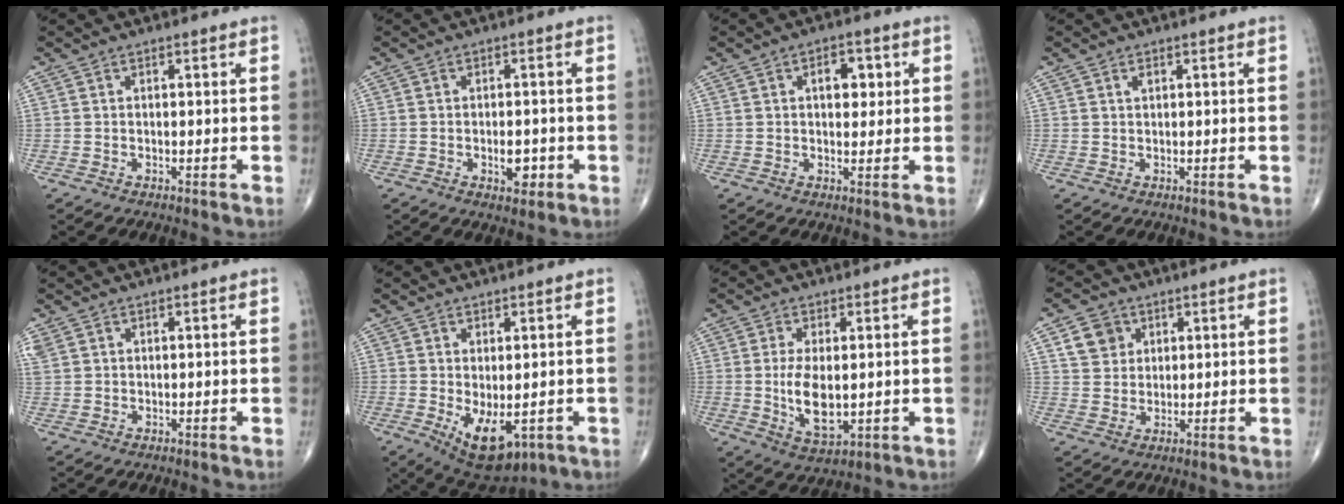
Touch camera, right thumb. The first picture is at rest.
{"total": 4.3, "force": [-1.3, 2.4, 3.4], "torque": [-0.037, 0.001, -0.014]}
{"total": 5.5, "force": [1.4, 3.4, 4.0], "torque": [-0.030, -0.001, 0.017]}
{"total": 1.0, "force": [0.4, 0.6, 0.6], "torque": [-0.008, 0.000, 0.007]}
{"total": 2.4, "force": [1.2, 1.7, 1.1], "torque": [-0.040, 0.014, 0.034]}
{"total": 9.5, "force": [-2.2, 4.9, 7.9], "torque": [-0.110, -0.010, -0.011]}
{"total": 8.9, "force": [-0.1, 4.3, 7.8], "torque": [-0.138, -0.019, 0.011]}
{"total": 5.8, "force": [2.4, 4.9, 1.9], "torque": [-0.012, -0.008, 0.044]}